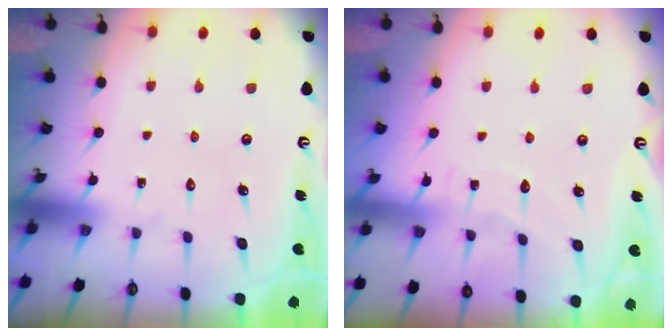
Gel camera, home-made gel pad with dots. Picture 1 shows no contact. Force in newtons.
{"total": 3.4, "press": 3.4, "slide": 0.4}